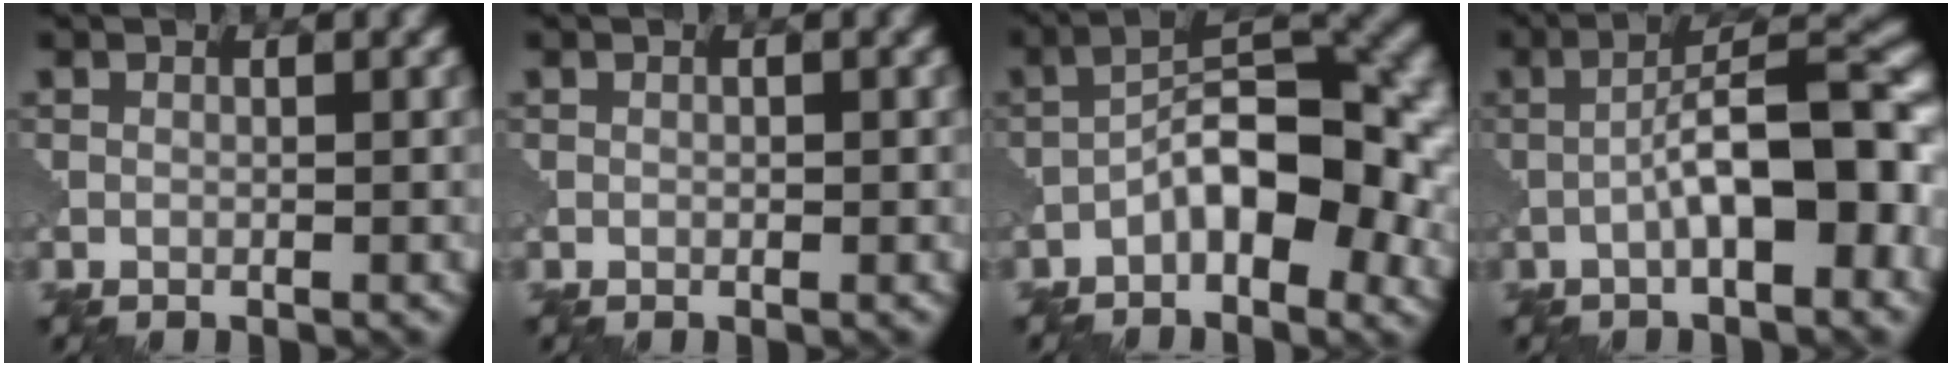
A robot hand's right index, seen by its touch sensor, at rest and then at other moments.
{"total": 0.5, "force": [0.1, 0.3, 0.4], "torque": [-0.005, 0.000, 0.000]}
{"total": 9.8, "force": [-2.9, 4.2, 8.3], "torque": [-0.121, 0.017, -0.057]}
{"total": 9.0, "force": [-2.1, 2.6, 8.4], "torque": [-0.118, 0.022, -0.038]}